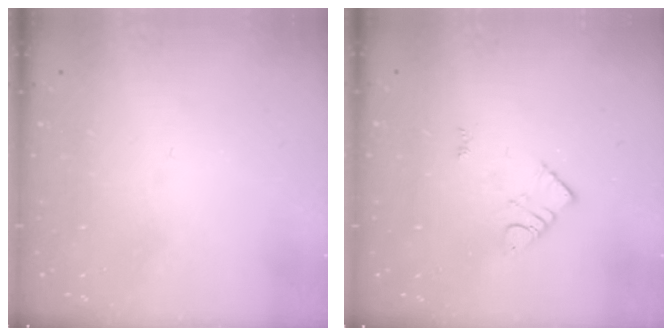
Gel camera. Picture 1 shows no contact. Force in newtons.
{"total": 4.3, "press": 4.2, "slide": 0.6}